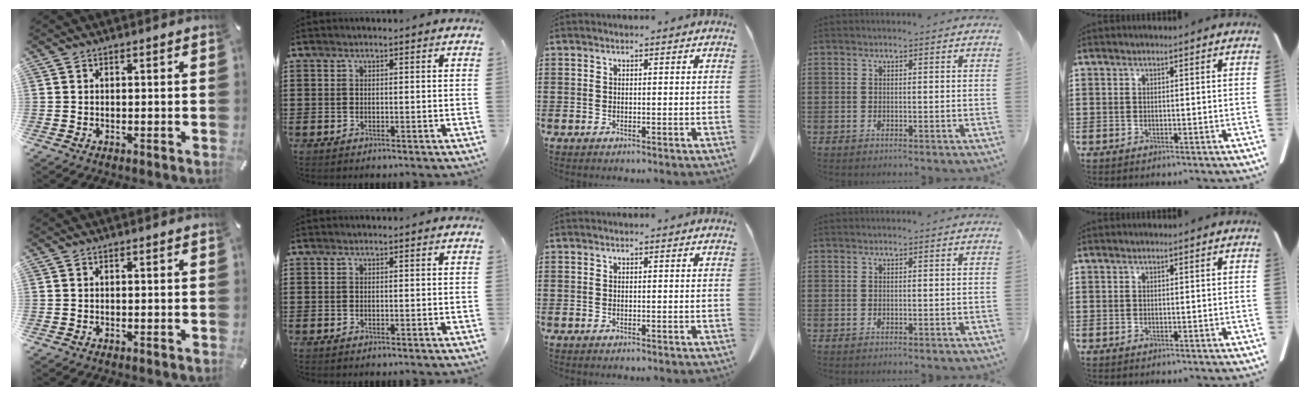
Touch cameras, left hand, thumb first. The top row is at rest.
{}